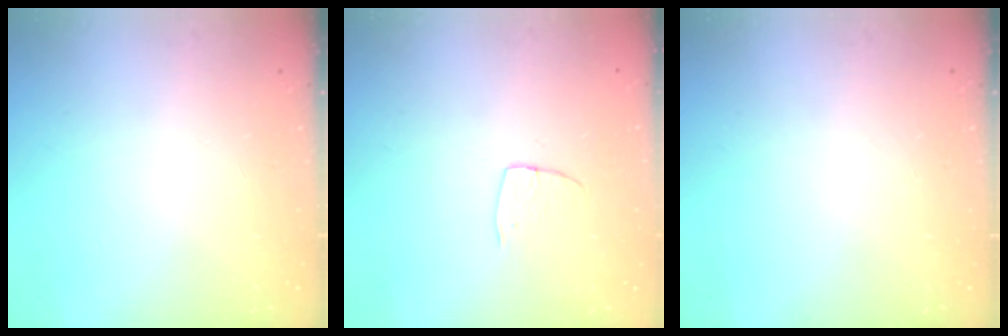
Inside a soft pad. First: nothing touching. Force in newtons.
{"total": 4.8, "press": 4.8, "slide": 0.4}
{"total": 0.0}